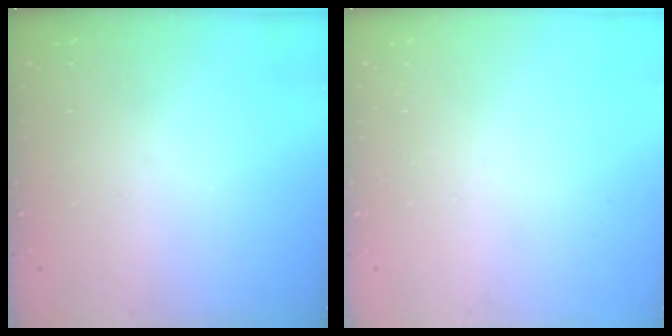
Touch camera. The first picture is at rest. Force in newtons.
{"total": 0.0}